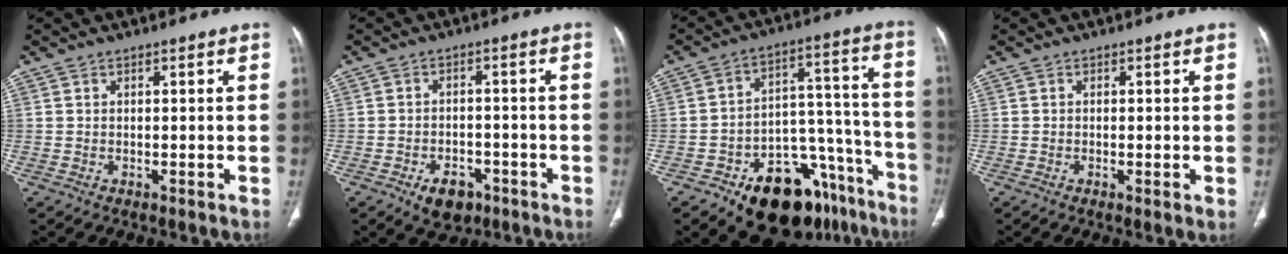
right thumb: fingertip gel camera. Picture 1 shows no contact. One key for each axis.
{"total": 6.3, "fx": -3.5, "fy": 4.1, "fz": 3.4, "tx": -0.036, "ty": 0.018, "tz": -0.049}
{"total": 22.8, "fx": -13.3, "fy": 12.6, "fz": 13.6, "tx": -0.120, "ty": 0.110, "tz": -0.187}
{"total": 1.2, "fx": -0.2, "fy": 0.3, "fz": 1.2, "tx": -0.028, "ty": -0.006, "tz": -0.005}